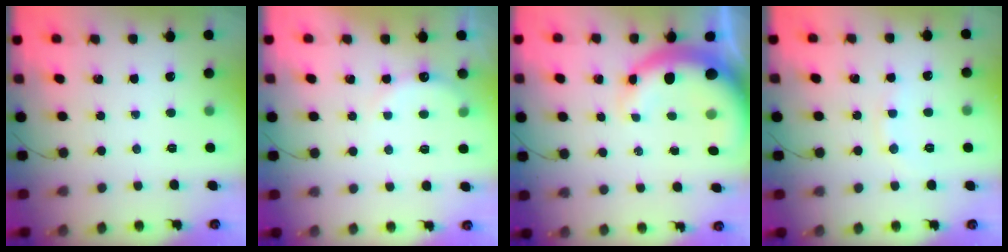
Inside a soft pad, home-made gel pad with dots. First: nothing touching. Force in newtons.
{"total": 6.5, "press": 6.3, "slide": 1.4}
{"total": 7.7, "press": 7.4, "slide": 1.9}
{"total": 4.9, "press": 4.8, "slide": 1.1}